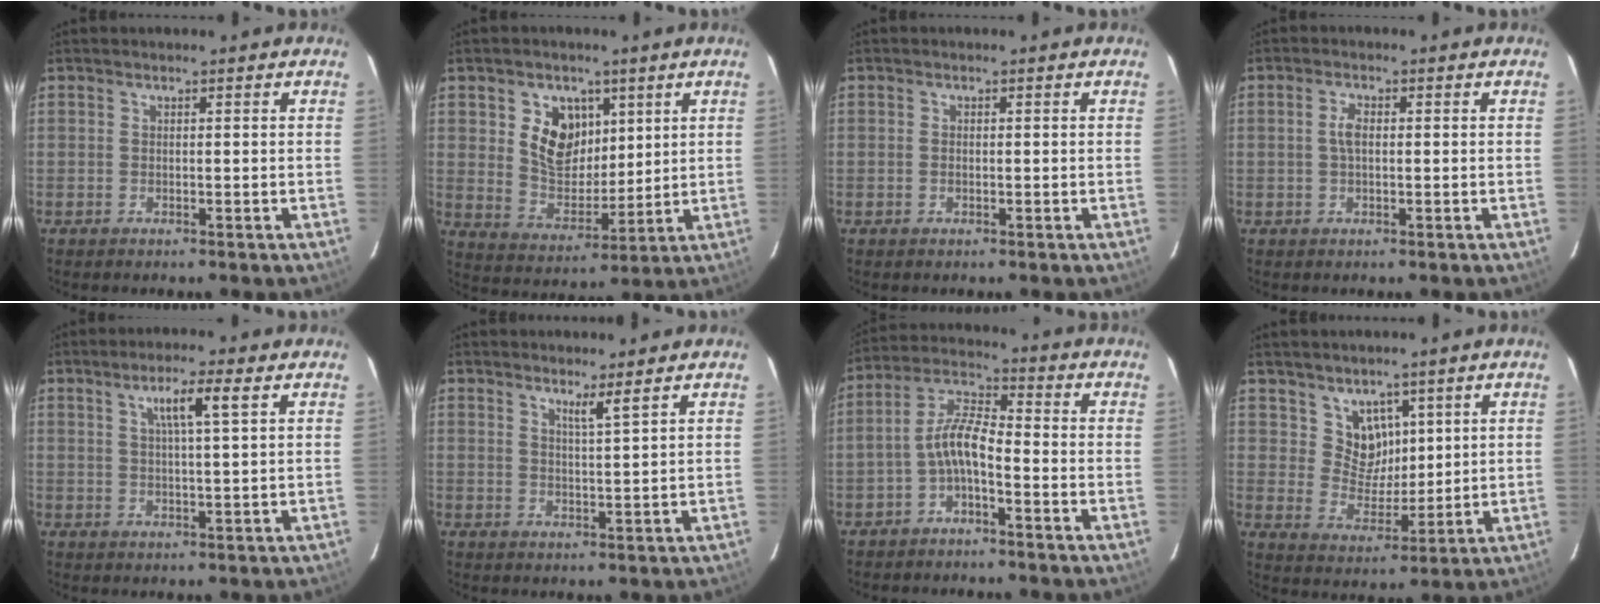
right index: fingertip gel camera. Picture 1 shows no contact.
{"total": 10.4, "force": [3.9, 7.7, 5.8], "torque": [-0.110, 0.003, 0.082]}
{"total": 0.8, "force": [-0.1, 0.5, 0.6], "torque": [-0.013, 0.001, -0.003]}
{"total": 2.4, "force": [0.1, 1.2, 2.1], "torque": [-0.044, 0.004, 0.003]}
{"total": 5.1, "force": [2.2, -0.1, 4.6], "torque": [-0.082, 0.004, 0.038]}
{"total": 2.6, "force": [1.9, -0.6, 1.7], "torque": [-0.032, -0.010, 0.030]}
{"total": 6.6, "force": [-3.1, 2.1, 5.4], "torque": [-0.124, 0.020, -0.059]}
{"total": 6.6, "force": [3.8, 5.1, 1.6], "torque": [-0.020, 0.002, 0.080]}